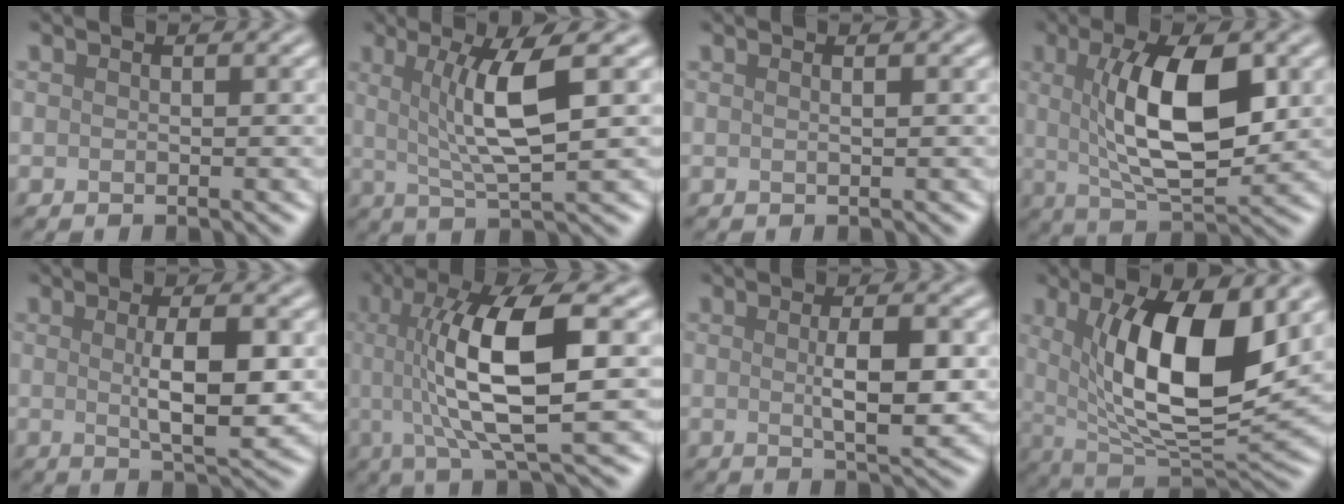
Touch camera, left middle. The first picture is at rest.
{"total": 6.3, "force": [1.3, 1.2, 6.0], "torque": [-0.110, 0.001, 0.028]}
{"total": 1.1, "force": [0.5, 0.5, 0.9], "torque": [-0.003, -0.003, -0.003]}
{"total": 9.1, "force": [1.4, 3.2, 8.4], "torque": [-0.142, -0.006, 0.027]}
{"total": 5.5, "force": [0.1, 1.4, 5.4], "torque": [-0.088, -0.003, 0.005]}
{"total": 10.0, "force": [0.8, 2.7, 9.6], "torque": [-0.162, 0.003, 0.018]}
{"total": 4.7, "force": [0.0, 1.1, 4.6], "torque": [-0.076, -0.002, 0.002]}
{"total": 12.1, "force": [2.5, 4.5, 10.9], "torque": [-0.172, -0.010, 0.046]}